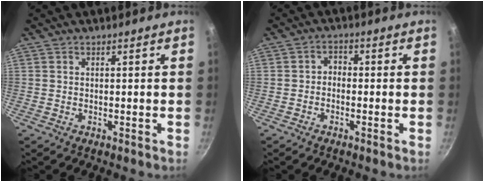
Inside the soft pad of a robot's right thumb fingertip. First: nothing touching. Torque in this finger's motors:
{"motor_torque": [-0.39, -0.12, 0.24, -0.39, 0.02]}